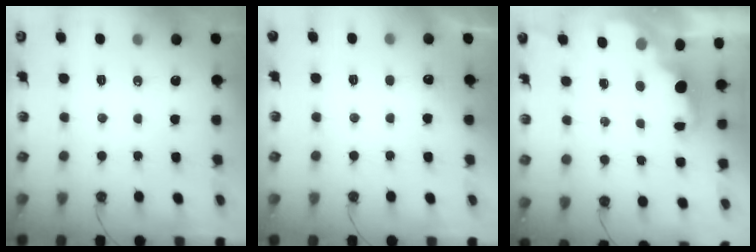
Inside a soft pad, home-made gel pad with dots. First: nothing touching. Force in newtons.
{"total": 3.6, "press": 3.4, "slide": 1.1}
{"total": 2.0, "press": 1.9, "slide": 0.8}